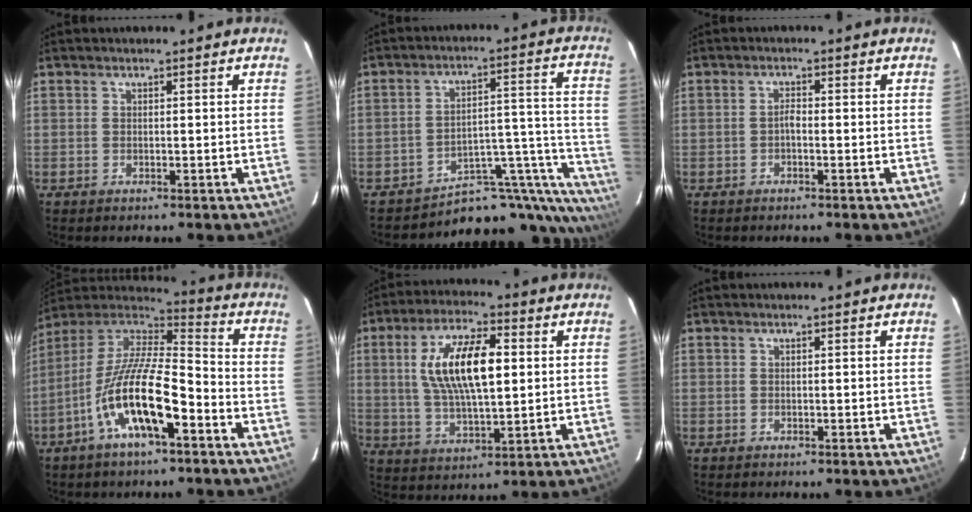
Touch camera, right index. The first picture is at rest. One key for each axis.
{"total": 17.5, "fx": -14.9, "fy": 6.5, "fz": 6.6, "tx": -0.052, "ty": 0.041, "tz": -0.213}
{"total": 1.2, "fx": -0.6, "fy": 0.4, "fz": 0.9, "tx": -0.016, "ty": 0.006, "tz": -0.014}
{"total": 17.2, "fx": -7.8, "fy": 5.1, "fz": 14.4, "tx": -0.272, "ty": -0.016, "tz": -0.152}
{"total": 14.4, "fx": 2.6, "fy": 5.4, "fz": 13.1, "tx": -0.246, "ty": 0.010, "tz": 0.051}
{"total": 0.0}